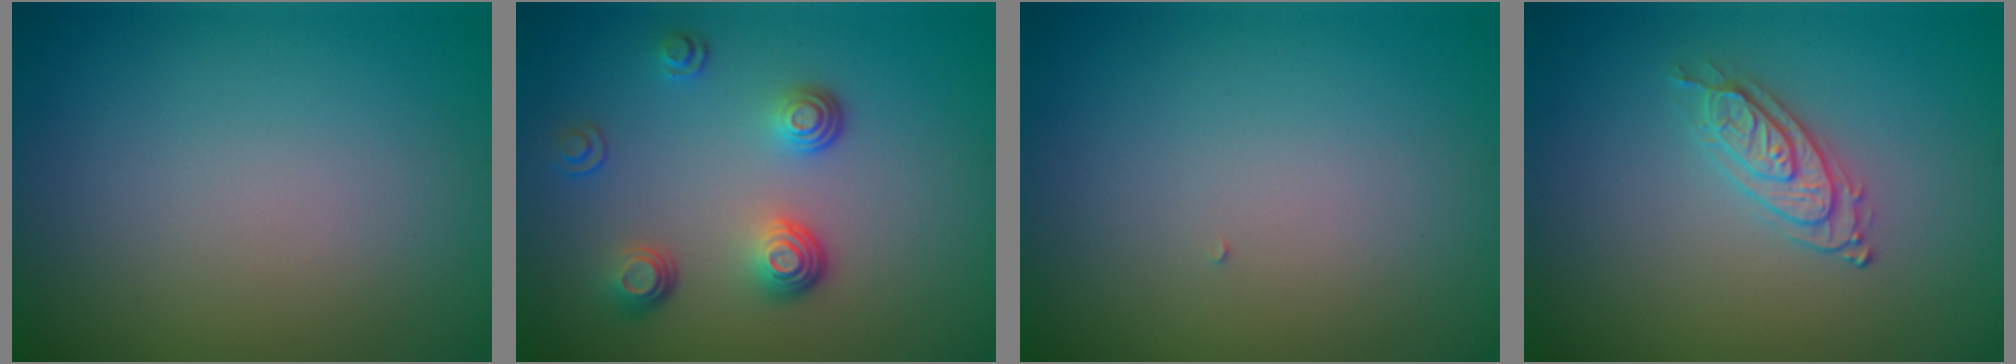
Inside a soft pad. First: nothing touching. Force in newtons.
{"total": 3.5, "press": 2.6, "slide": 2.4}
{"total": 0.0}
{"total": 2.2, "press": 2.1, "slide": 0.7}